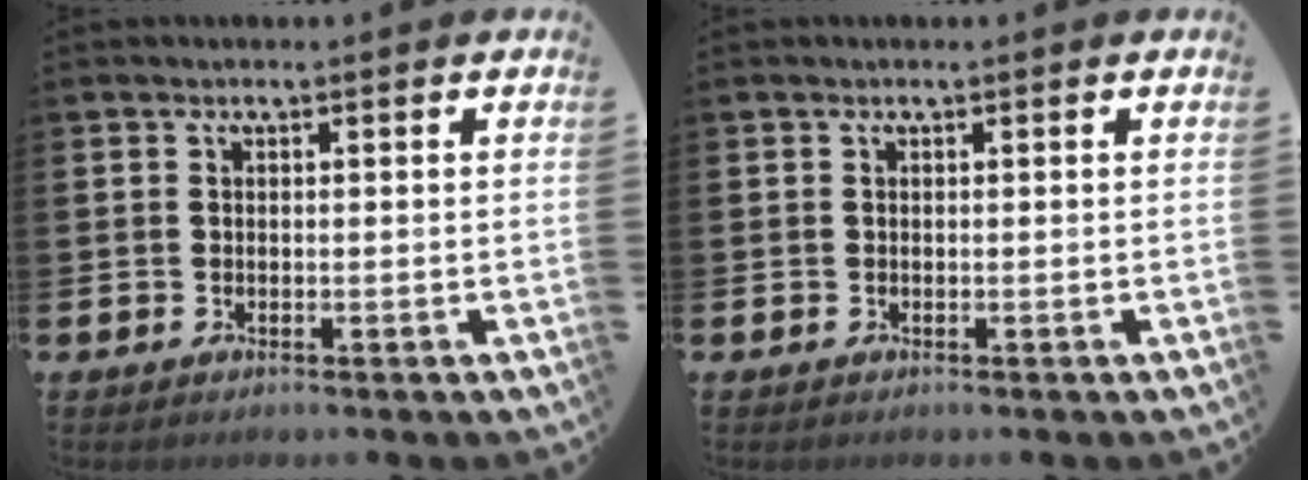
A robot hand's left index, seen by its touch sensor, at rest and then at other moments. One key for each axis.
{"total": 0.0}